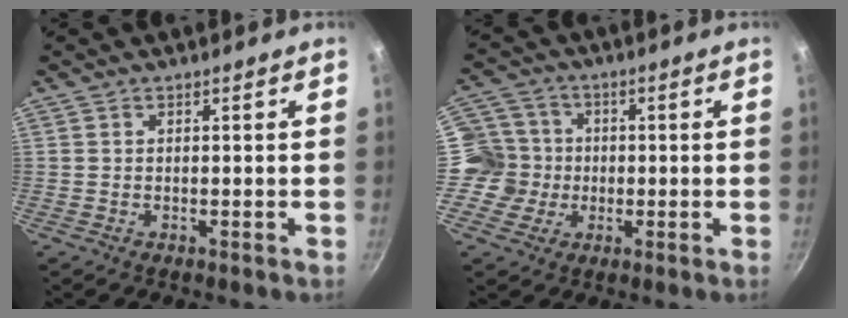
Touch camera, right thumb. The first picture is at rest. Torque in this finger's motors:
{"motor_torque": [0.05, 0.08, 0.07, 0.05, 0.08]}